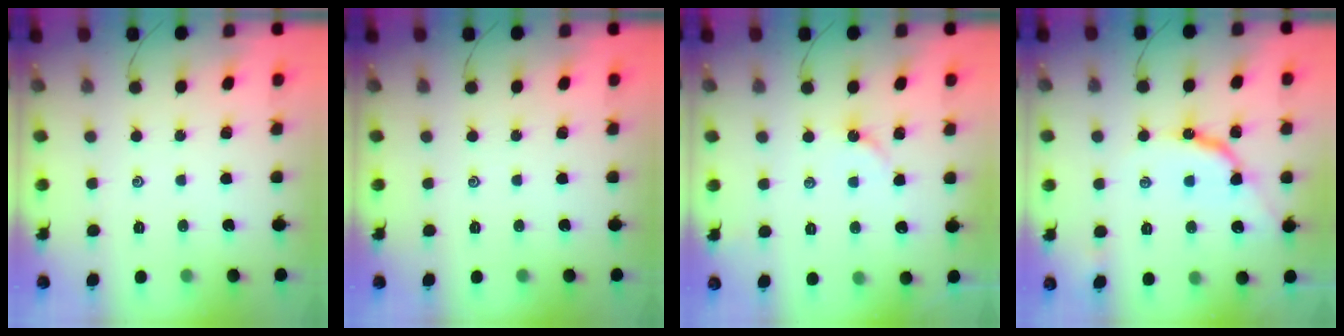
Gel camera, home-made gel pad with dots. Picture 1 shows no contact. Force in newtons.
{"total": 0.0}
{"total": 2.5, "press": 2.4, "slide": 0.4}
{"total": 10.0, "press": 10.0, "slide": 0.9}